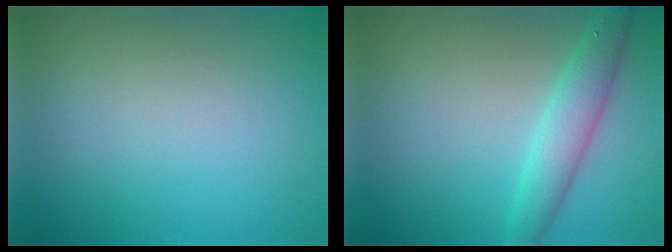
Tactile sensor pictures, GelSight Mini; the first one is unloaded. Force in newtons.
{"total": 3.0, "press": 3.0, "slide": 0.1}